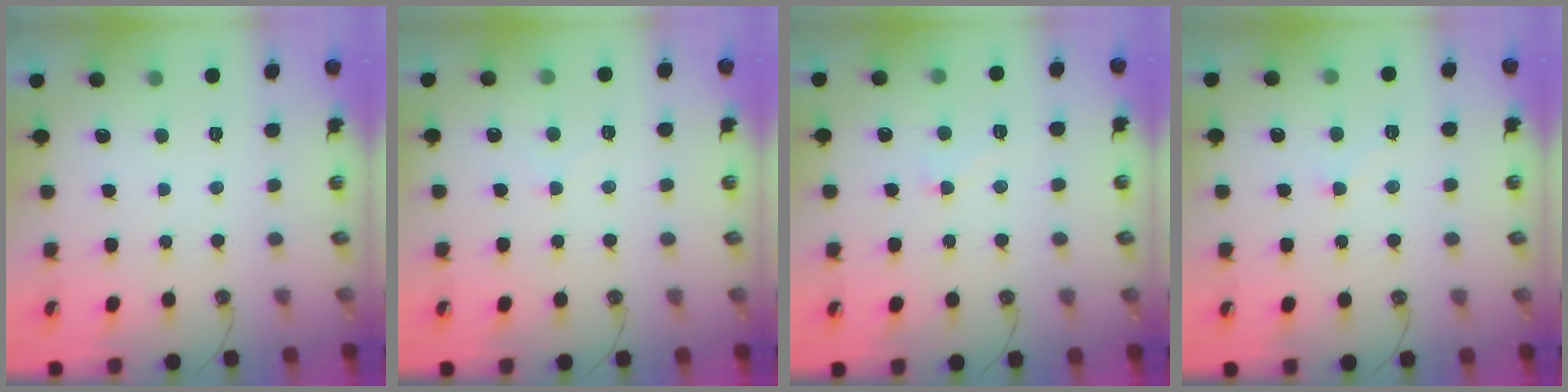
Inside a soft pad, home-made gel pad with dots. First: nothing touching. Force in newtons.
{"total": 1.0, "press": 1.0, "slide": 0.3}
{"total": 2.7, "press": 2.6, "slide": 0.9}
{"total": 0.0}